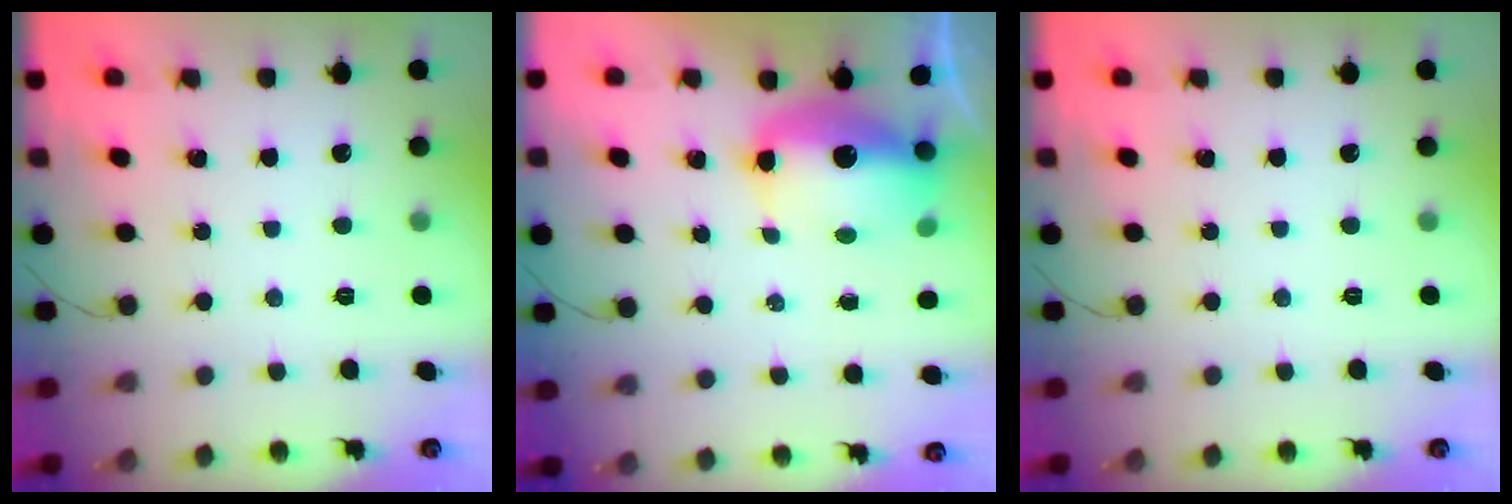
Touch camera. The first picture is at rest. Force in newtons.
{"total": 12.4, "press": 12.1, "slide": 2.7}
{"total": 0.0}